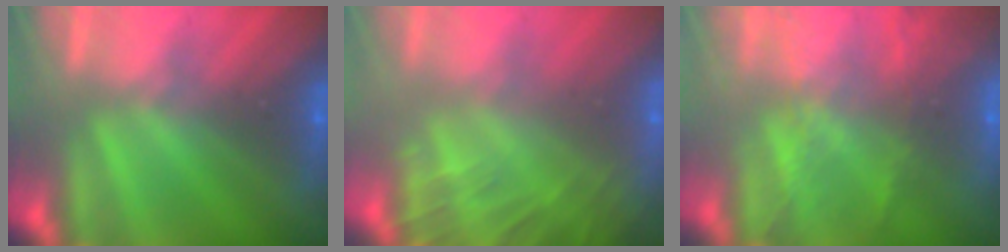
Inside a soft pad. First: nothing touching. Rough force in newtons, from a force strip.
{"total": 6.0}
{"total": 8.9}